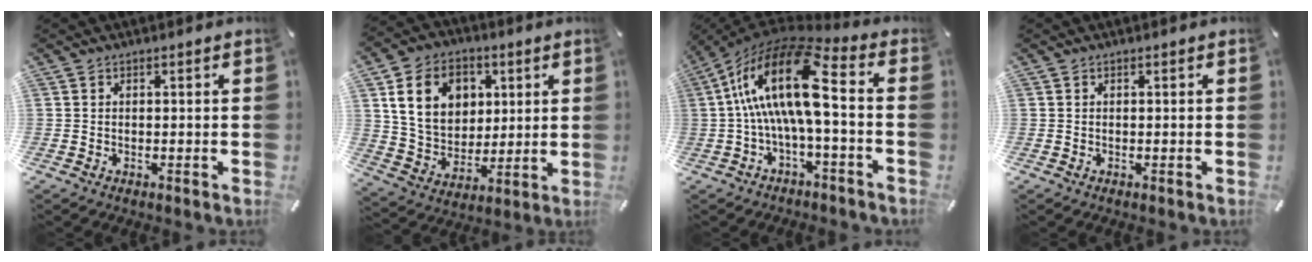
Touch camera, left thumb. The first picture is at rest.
{"total": 13.7, "force": [4.4, 11.3, 6.5], "torque": [-0.121, -0.004, 0.083]}
{"total": 20.3, "force": [0.9, 7.7, 18.8], "torque": [-0.363, 0.007, 0.012]}
{"total": 0.0}